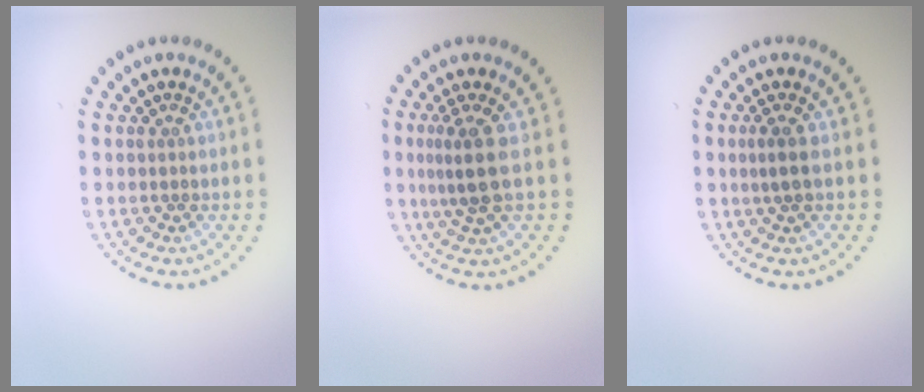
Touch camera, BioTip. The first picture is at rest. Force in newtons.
{"total": 2.8, "press": 2.1, "slide": 1.9}
{"total": 1.5, "press": 1.2, "slide": 0.9}